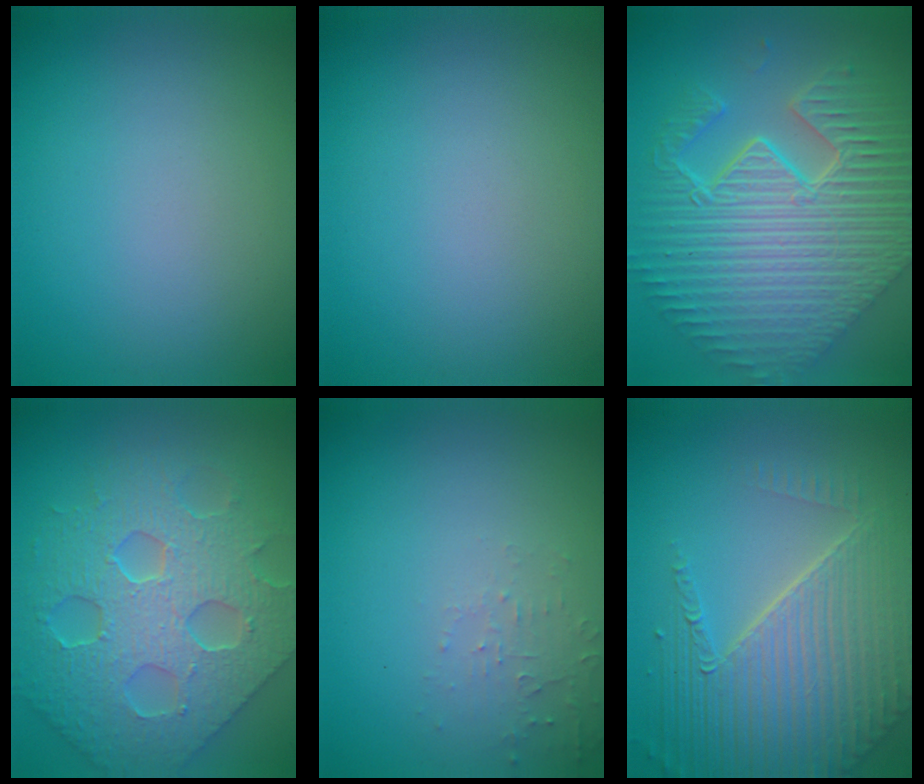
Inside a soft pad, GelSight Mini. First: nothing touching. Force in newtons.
{"total": 0.0}
{"total": 11.9, "press": 7.9, "slide": 8.9}
{"total": 7.7, "press": 6.5, "slide": 4.0}
{"total": 1.5, "press": 1.5, "slide": 0.3}
{"total": 8.6, "press": 5.7, "slide": 6.5}